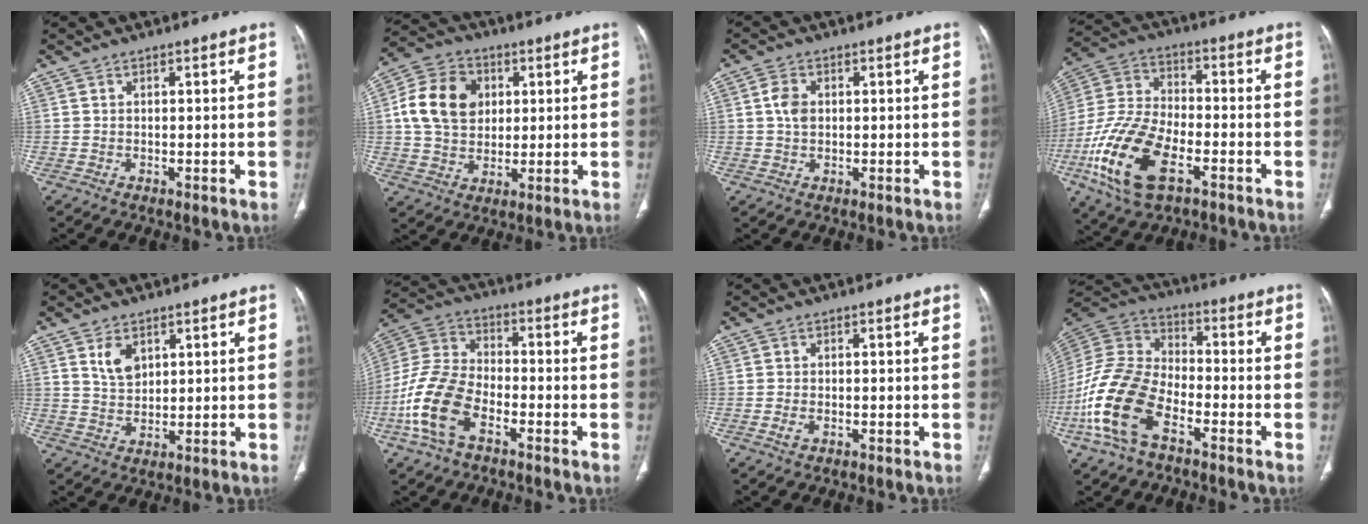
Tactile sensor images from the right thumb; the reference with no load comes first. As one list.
[{"total": 13.5, "force": [2.7, 10.4, 8.2], "torque": [-0.130, 0.008, 0.044]}, {"total": 3.6, "force": [0.6, 2.5, 2.5], "torque": [-0.048, 0.002, 0.009]}, {"total": 18.4, "force": [-7.6, 9.2, 14.0], "torque": [-0.294, 0.019, -0.144]}, {"total": 5.1, "force": [2.5, 3.2, 3.0], "torque": [-0.041, -0.018, 0.053]}, {"total": 14.1, "force": [-5.8, 8.0, 10.0], "torque": [-0.219, 0.030, -0.118]}, {"total": 1.9, "force": [-0.7, 1.1, 1.3], "torque": [-0.030, 0.002, -0.012]}, {"total": 17.3, "force": [-7.7, 9.6, 12.2], "torque": [-0.256, 0.043, -0.158]}]